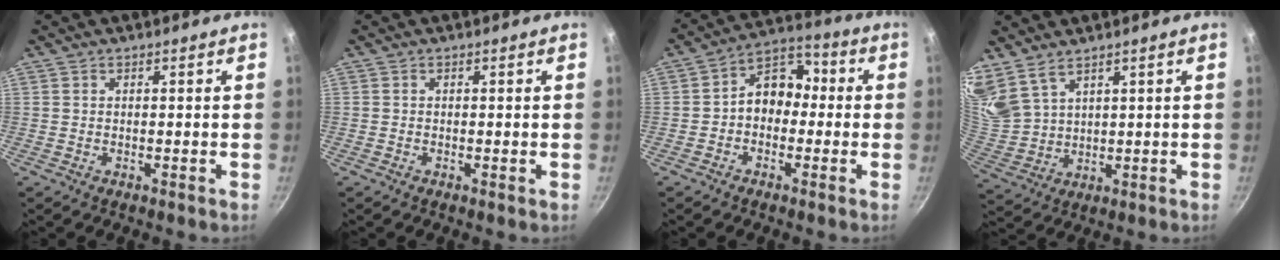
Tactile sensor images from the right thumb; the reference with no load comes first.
{"total": 0.0}
{"total": 8.9, "force": [-0.7, 6.9, 5.6], "torque": [-0.040, 0.041, -0.034]}
{"total": 8.6, "force": [6.7, 3.8, 4.0], "torque": [-0.071, -0.034, 0.153]}